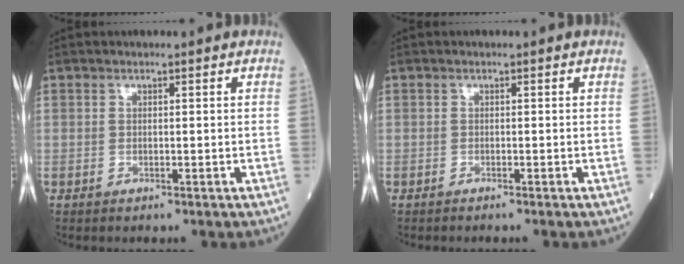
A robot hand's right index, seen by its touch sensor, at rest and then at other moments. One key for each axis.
{"total": 0.9, "fx": -0.8, "fy": -0.2, "fz": 0.4, "tx": -0.006, "ty": 0.000, "tz": -0.013}